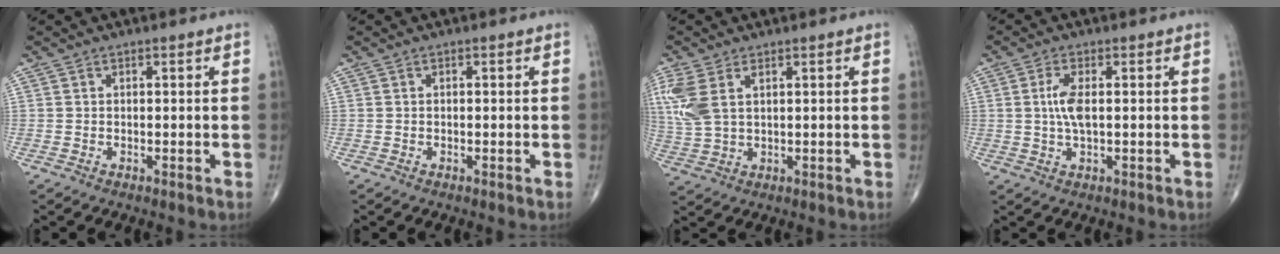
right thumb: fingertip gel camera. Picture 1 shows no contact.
{"total": 0.0}
{"total": 8.5, "force": [3.0, 4.6, 6.6], "torque": [-0.176, 0.007, 0.071]}
{"total": 4.6, "force": [0.5, 1.6, 4.3], "torque": [-0.102, 0.002, 0.009]}